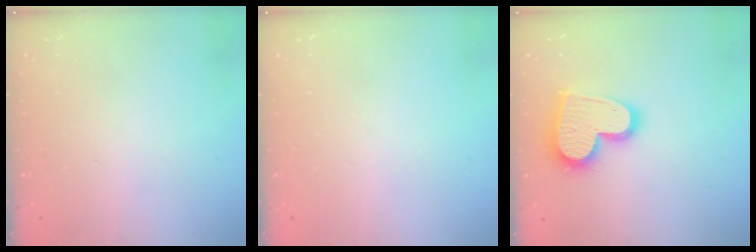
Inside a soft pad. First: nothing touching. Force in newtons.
{"total": 0.0}
{"total": 16.9, "press": 16.8, "slide": 1.3}